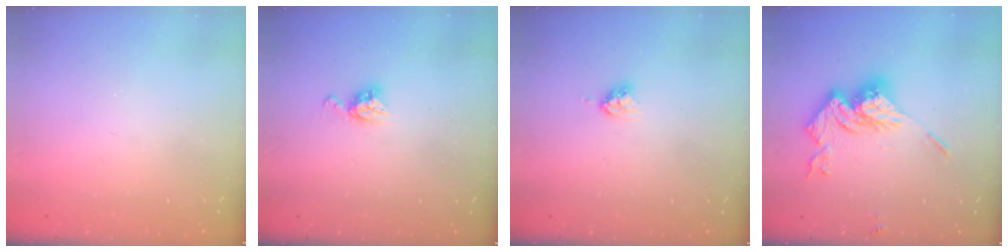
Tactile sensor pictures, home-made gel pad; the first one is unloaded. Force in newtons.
{"total": 6.0, "press": 6.0, "slide": 0.4}
{"total": 4.4, "press": 4.3, "slide": 0.6}
{"total": 16.4, "press": 16.4, "slide": 1.7}